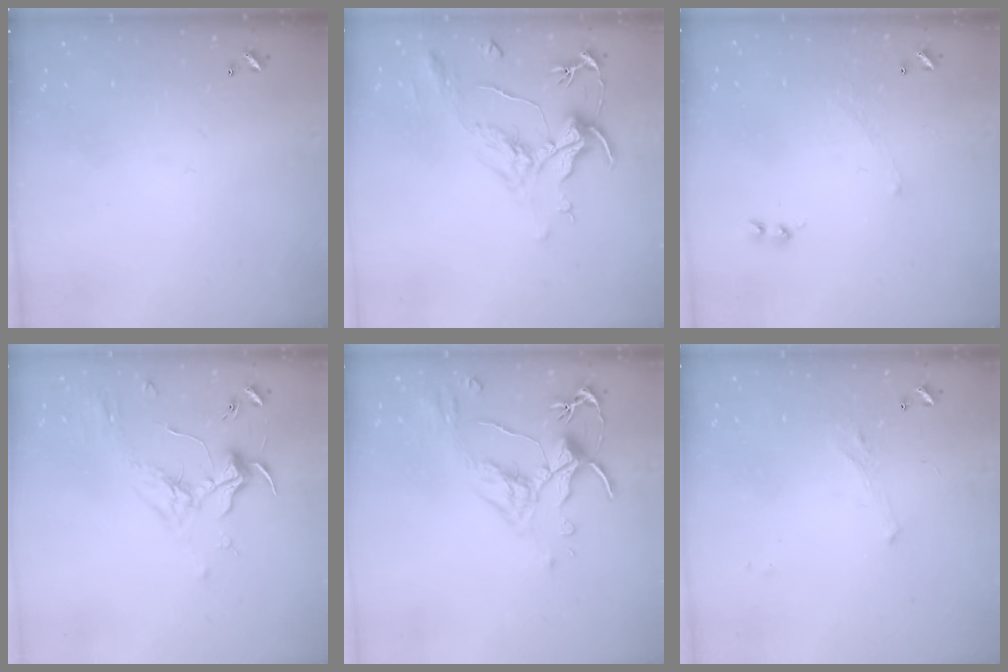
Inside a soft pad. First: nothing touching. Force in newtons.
{"total": 2.1, "press": 1.7, "slide": 1.3}
{"total": 2.1, "press": 2.0, "slide": 0.7}
{"total": 1.8, "press": 1.6, "slide": 0.7}
{"total": 2.5, "press": 2.1, "slide": 1.4}
{"total": 1.4, "press": 1.3, "slide": 0.6}